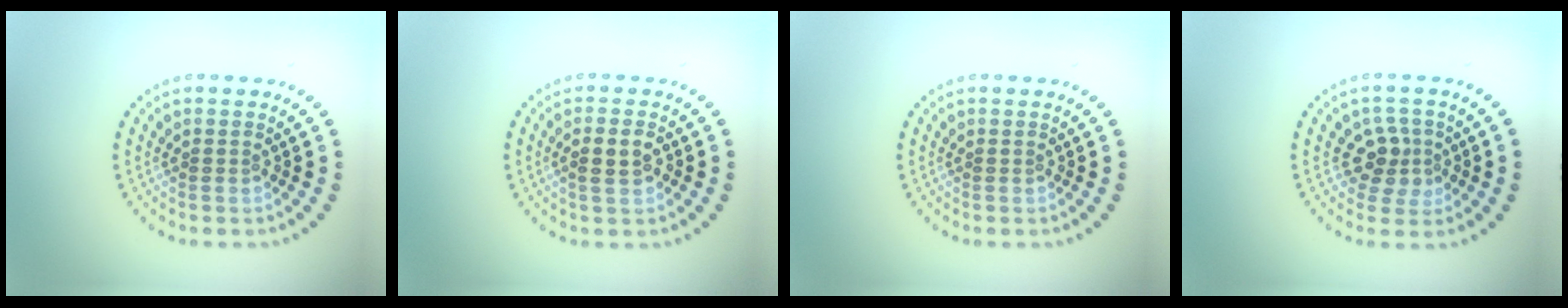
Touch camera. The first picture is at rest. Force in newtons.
{"total": 2.4, "press": 2.3, "slide": 0.5}
{"total": 0.0}
{"total": 2.7, "press": 2.4, "slide": 1.3}